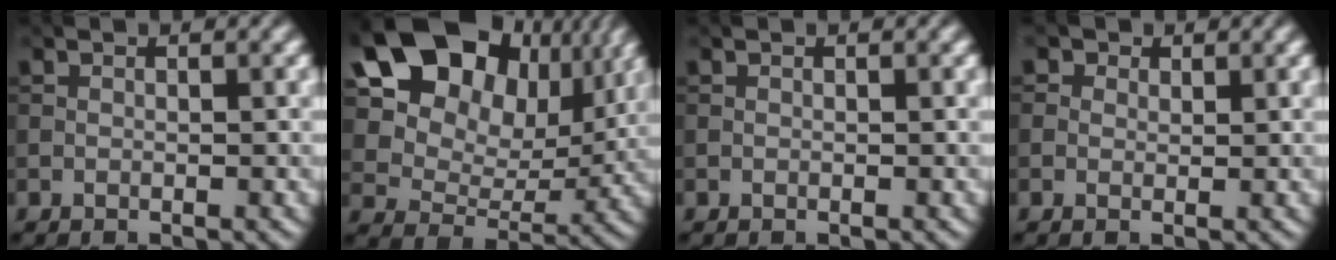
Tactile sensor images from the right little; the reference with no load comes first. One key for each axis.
{"total": 19.0, "fx": 9.0, "fy": 13.6, "fz": 9.8, "tx": -0.221, "ty": 0.059, "tz": 0.163}
{"total": 0.0}
{"total": 1.4, "fx": 0.8, "fy": 1.1, "fz": 0.4, "tx": -0.005, "ty": -0.003, "tz": 0.004}